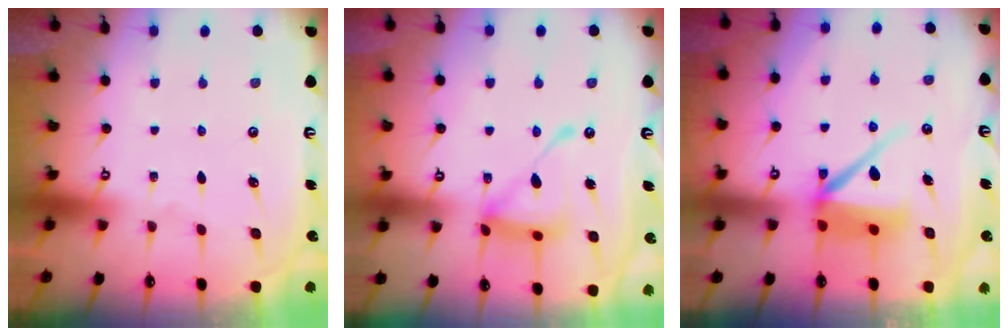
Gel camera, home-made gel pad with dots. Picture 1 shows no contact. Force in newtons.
{"total": 15.9, "press": 15.9, "slide": 1.4}
{"total": 9.5, "press": 9.5, "slide": 0.9}